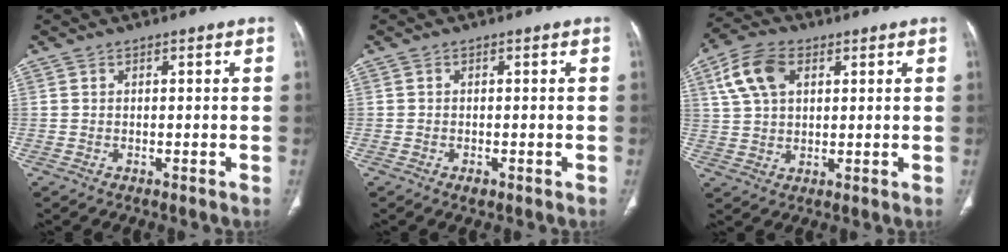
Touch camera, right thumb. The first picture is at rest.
{"total": 1.1, "force": [-0.6, 0.7, 0.7], "torque": [-0.009, 0.001, -0.007]}
{"total": 9.7, "force": [3.7, 6.1, 6.6], "torque": [-0.125, 0.005, 0.069]}